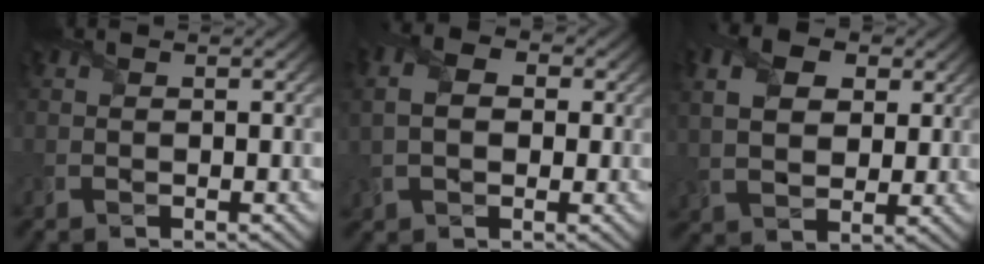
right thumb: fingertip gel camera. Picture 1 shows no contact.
{"total": 6.8, "force": [1.0, 5.1, 4.4], "torque": [-0.098, 0.009, 0.007]}
{"total": 9.3, "force": [3.2, 6.3, 6.0], "torque": [-0.163, 0.010, 0.059]}